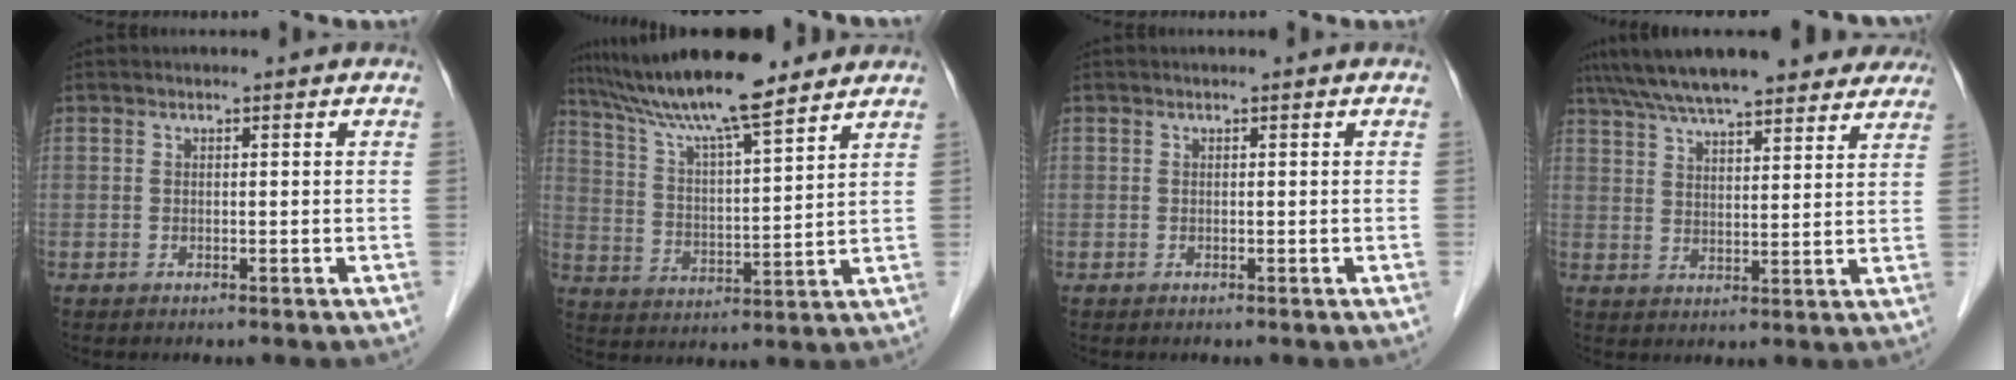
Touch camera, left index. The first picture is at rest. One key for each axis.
{"total": 14.8, "fx": 12.5, "fy": 1.0, "fz": 7.9, "tx": -0.140, "ty": 0.016, "tz": 0.216}
{"total": 0.0}
{"total": 20.9, "fx": 17.8, "fy": 4.8, "fz": 10.0, "tx": -0.169, "ty": 0.046, "tz": 0.248}